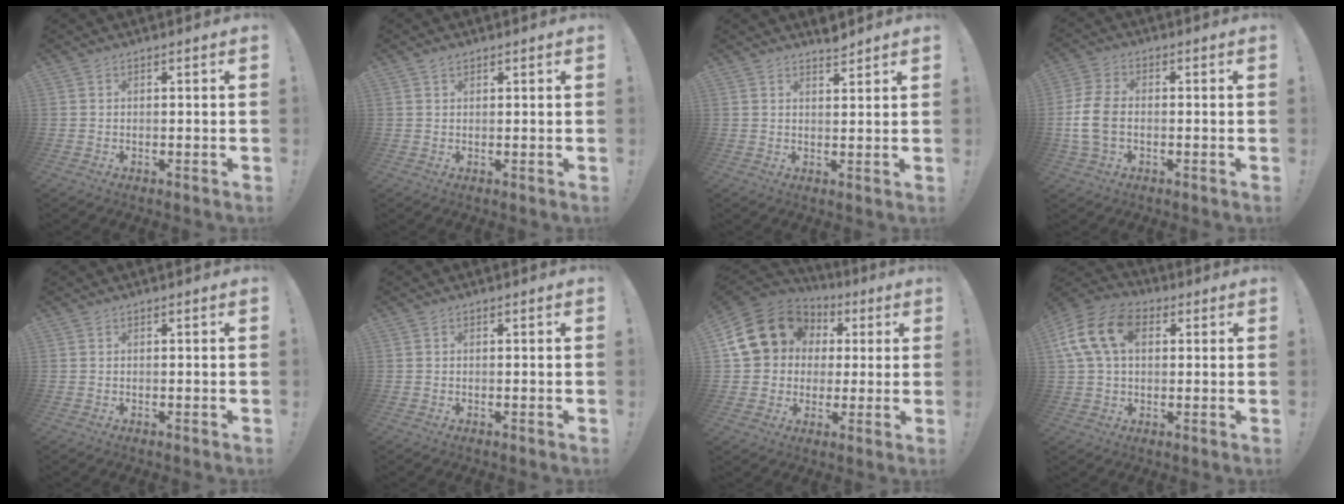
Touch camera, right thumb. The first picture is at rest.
{"total": 1.4, "force": [1.0, 0.8, 0.5], "torque": [-0.009, 0.000, 0.019]}
{"total": 2.8, "force": [2.7, 0.2, 0.7], "torque": [0.006, -0.025, 0.046]}
{"total": 9.4, "force": [-1.6, 6.4, 6.7], "torque": [-0.145, 0.009, -0.025]}
{"total": 0.0}
{"total": 0.0}
{"total": 19.3, "force": [5.8, 16.0, 9.1], "torque": [-0.151, -0.013, 0.130]}
{"total": 16.0, "force": [4.4, 10.9, 10.8], "torque": [-0.201, 0.002, 0.084]}